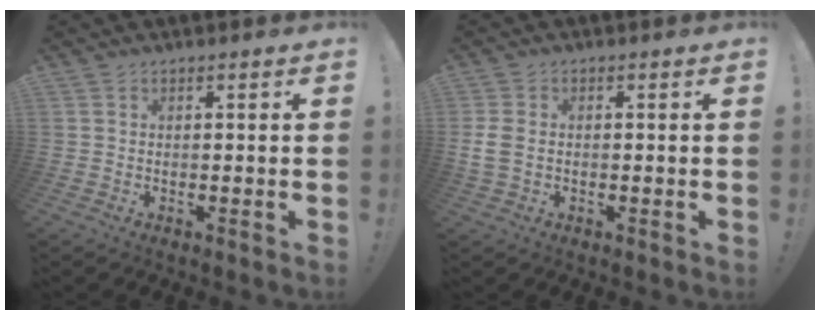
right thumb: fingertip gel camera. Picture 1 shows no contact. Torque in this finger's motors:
{"motor_torque": [-0.20, 0.04, 0.52, -0.42, 0.00]}